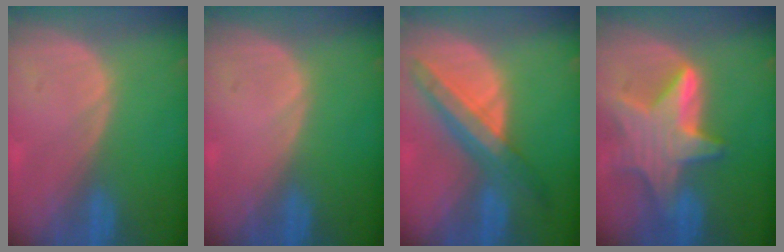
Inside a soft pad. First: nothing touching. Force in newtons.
{"total": 0.0}
{"total": 8.6, "press": 7.6, "slide": 4.1}
{"total": 9.5, "press": 9.5, "slide": 0.6}